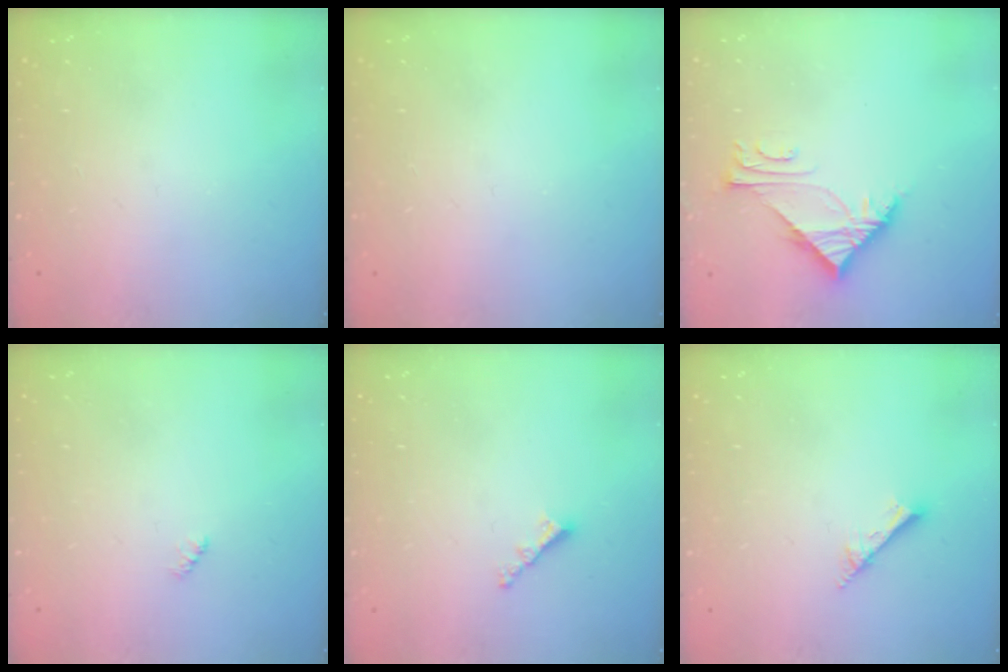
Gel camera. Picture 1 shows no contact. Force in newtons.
{"total": 0.0}
{"total": 5.6, "press": 5.6, "slide": 0.3}
{"total": 2.3, "press": 2.2, "slide": 0.5}
{"total": 2.9, "press": 2.9, "slide": 0.5}
{"total": 2.0, "press": 2.0, "slide": 0.1}